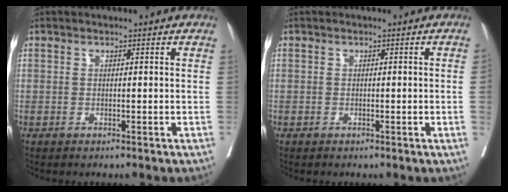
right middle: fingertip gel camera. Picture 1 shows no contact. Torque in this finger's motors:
{"motor_torque": [1.24, -0.90, 0.06, -0.21]}